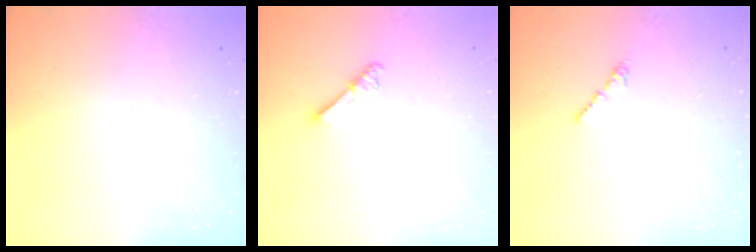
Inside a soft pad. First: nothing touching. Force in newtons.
{"total": 4.0, "press": 4.0, "slide": 0.5}
{"total": 0.7, "press": 0.6, "slide": 0.4}